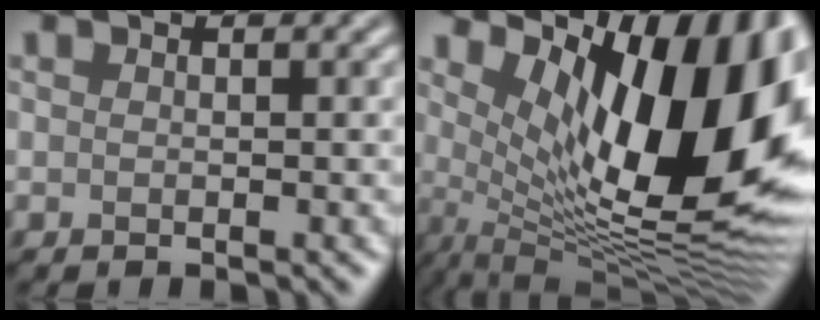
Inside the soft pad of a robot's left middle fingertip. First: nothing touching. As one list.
[{"total": 15.4, "force": [3.8, 6.1, 13.6], "torque": [-0.189, -0.012, 0.064]}]